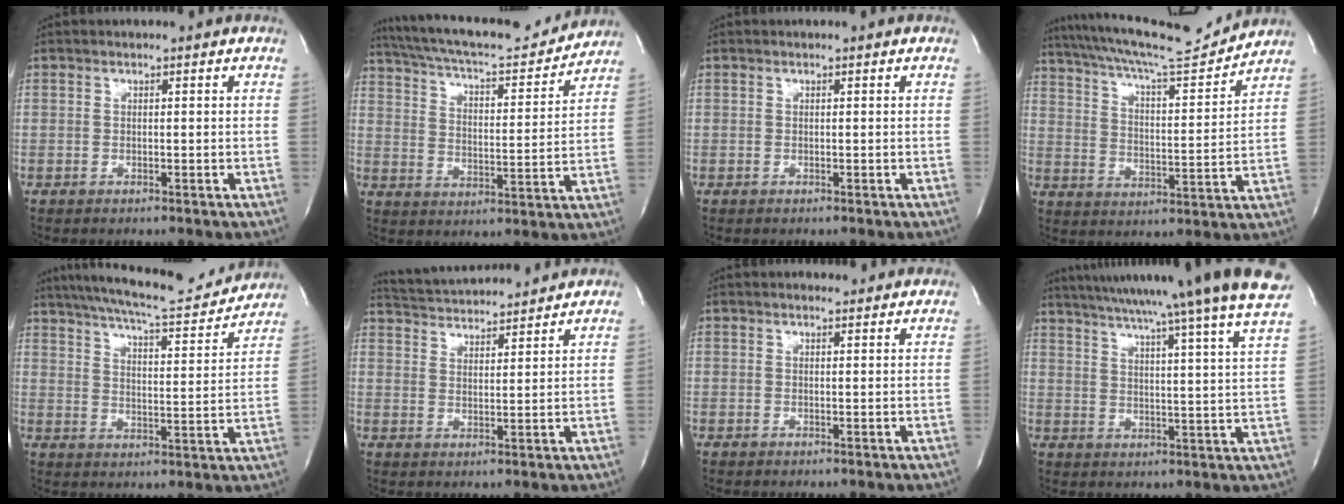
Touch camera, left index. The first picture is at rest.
{"total": 19.8, "force": [18.1, 2.9, 7.5], "torque": [-0.129, 0.001, 0.263]}
{"total": 0.0}
{"total": 17.2, "force": [16.0, -0.1, 6.2], "torque": [-0.118, -0.019, 0.247]}
{"total": 18.2, "force": [16.6, 2.1, 7.1], "torque": [-0.124, -0.007, 0.232]}
{"total": 11.8, "force": [11.2, 1.1, 3.3], "torque": [-0.068, 0.021, 0.176]}
{"total": 2.6, "force": [2.1, 0.4, 1.4], "torque": [-0.025, 0.010, 0.033]}
{"total": 26.8, "force": [23.2, -1.8, 13.4], "torque": [-0.221, -0.041, 0.301]}